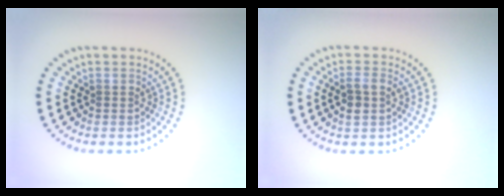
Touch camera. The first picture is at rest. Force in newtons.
{"total": 1.9, "press": 1.9, "slide": 0.5}